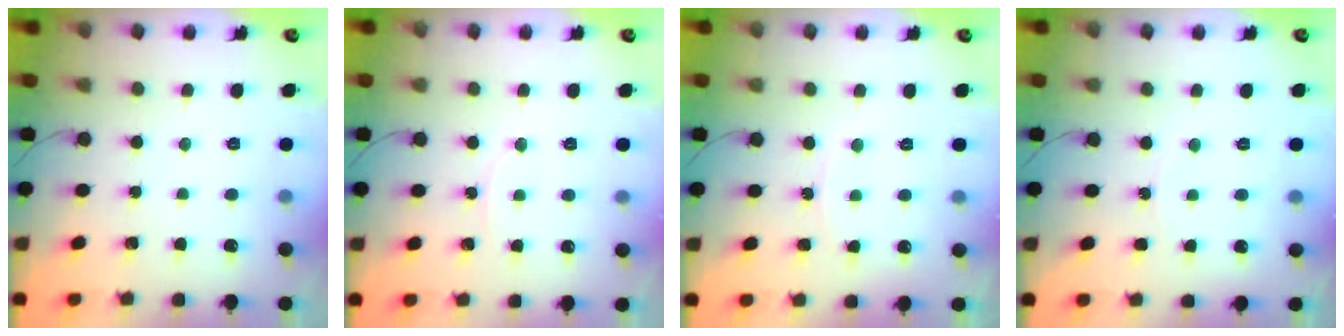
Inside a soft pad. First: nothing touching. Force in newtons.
{"total": 5.9, "press": 5.9, "slide": 0.2}
{"total": 5.1, "press": 5.1, "slide": 0.4}
{"total": 6.0, "press": 5.9, "slide": 0.7}